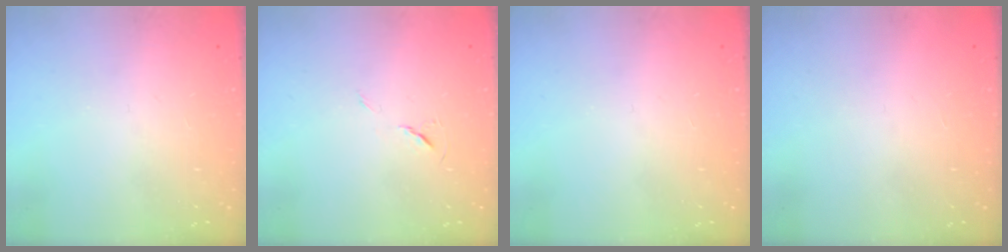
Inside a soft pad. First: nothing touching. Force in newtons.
{"total": 5.6, "press": 5.1, "slide": 2.2}
{"total": 0.0}
{"total": 1.5, "press": 1.5, "slide": 0.1}